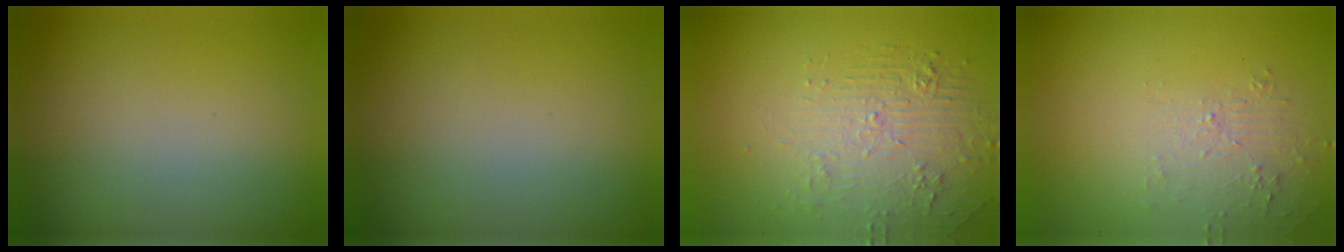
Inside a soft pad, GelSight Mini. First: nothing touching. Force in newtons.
{"total": 0.0}
{"total": 2.1, "press": 1.5, "slide": 1.5}
{"total": 1.6, "press": 0.4, "slide": 1.6}